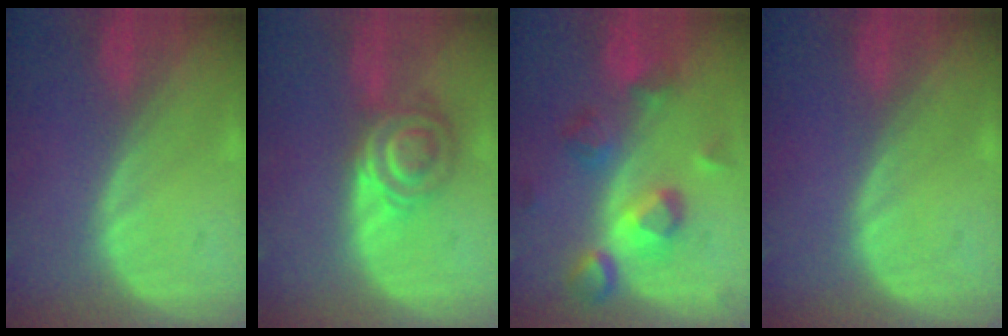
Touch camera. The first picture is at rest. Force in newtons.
{"total": 7.1, "press": 6.0, "slide": 3.8}
{"total": 7.6, "press": 7.6, "slide": 0.6}
{"total": 0.0}